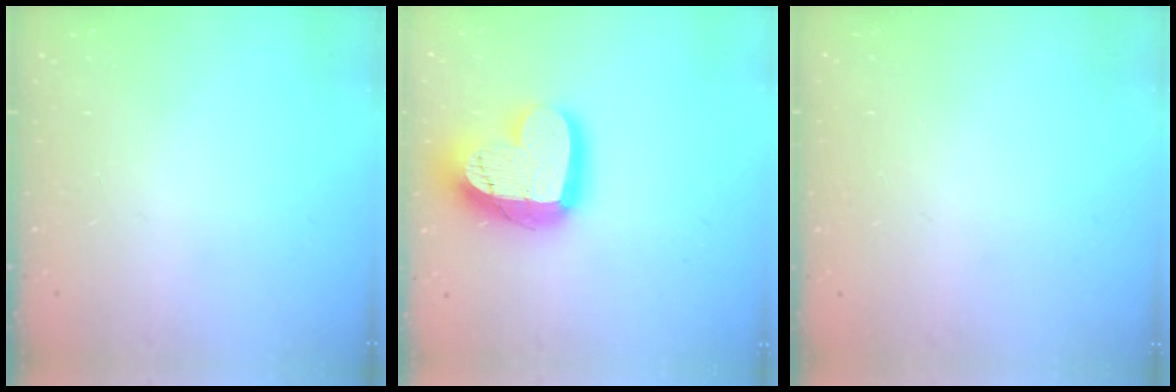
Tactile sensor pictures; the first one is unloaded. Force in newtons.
{"total": 19.9, "press": 19.9, "slide": 1.5}
{"total": 0.0}